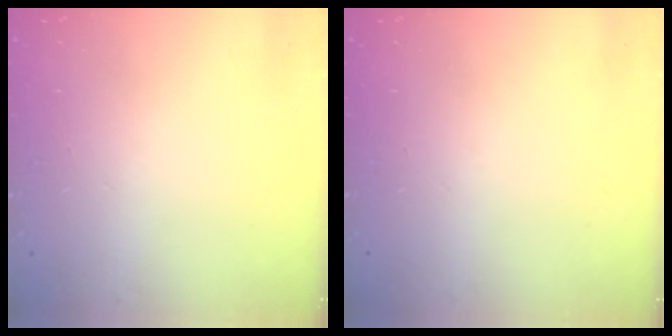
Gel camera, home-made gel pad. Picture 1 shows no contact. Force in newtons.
{"total": 0.0}